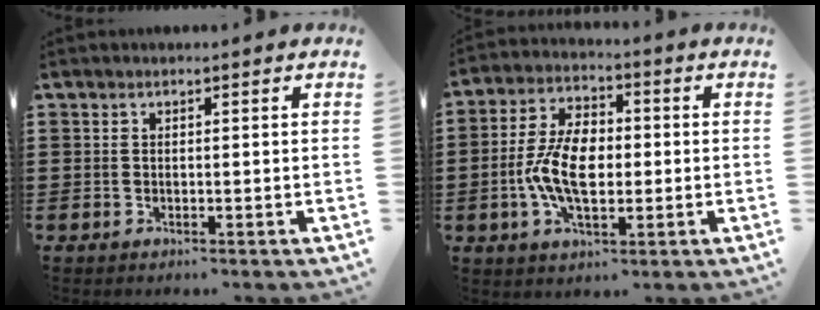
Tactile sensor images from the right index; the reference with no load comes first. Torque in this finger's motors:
{"motor_torque": [2.14, 0.00, 0.42, 0.21]}